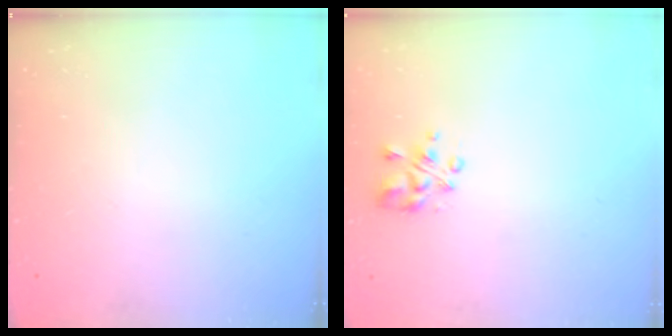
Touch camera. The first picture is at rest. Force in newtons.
{"total": 4.4, "press": 4.4, "slide": 0.6}